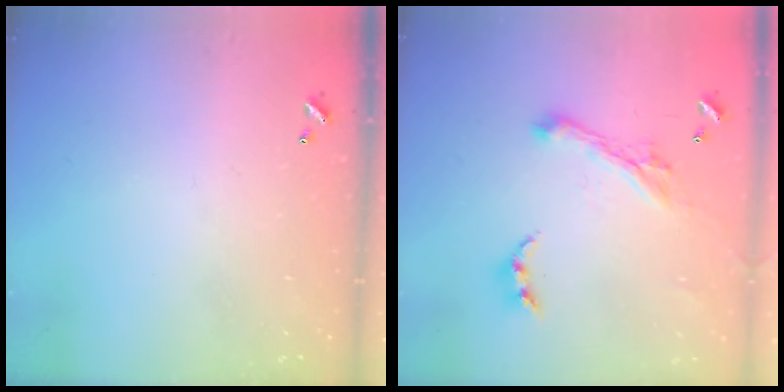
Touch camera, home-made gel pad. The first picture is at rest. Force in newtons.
{"total": 2.8, "press": 2.5, "slide": 1.3}